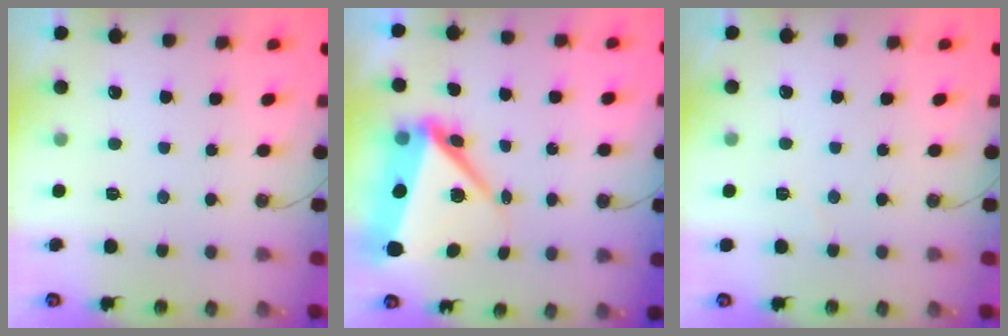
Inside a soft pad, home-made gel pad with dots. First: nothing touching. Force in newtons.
{"total": 12.0, "press": 11.9, "slide": 1.6}
{"total": 2.8, "press": 2.7, "slide": 0.8}